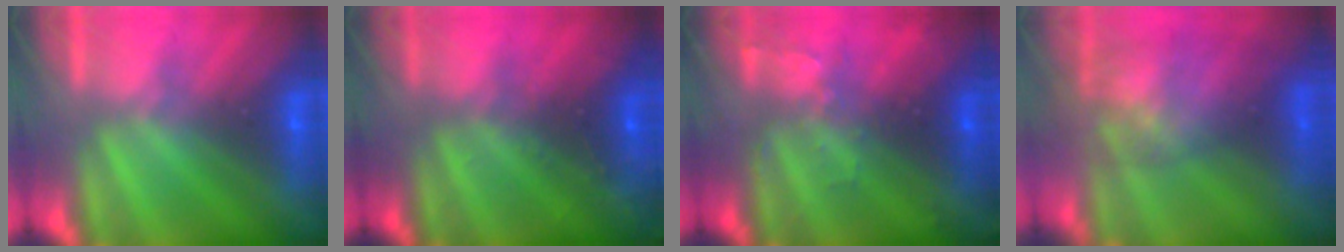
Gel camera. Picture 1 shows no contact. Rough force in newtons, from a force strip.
{"total": 7.3}
{"total": 3.1}
{"total": 7.5}